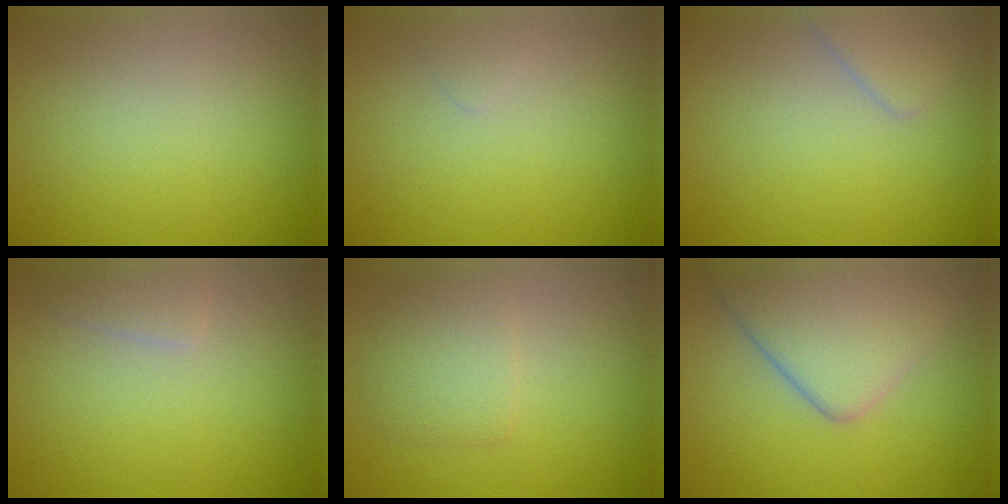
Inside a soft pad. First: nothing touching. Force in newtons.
{"total": 0.6, "press": 0.6, "slide": 0.0}
{"total": 1.9, "press": 1.9, "slide": 0.2}
{"total": 1.3, "press": 1.3, "slide": 0.1}
{"total": 2.8, "press": 2.8, "slide": 0.1}
{"total": 6.9, "press": 6.9, "slide": 0.5}